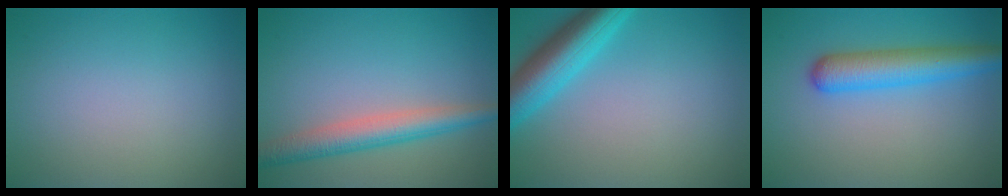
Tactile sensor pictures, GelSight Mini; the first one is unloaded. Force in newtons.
{"total": 4.2, "press": 4.2, "slide": 0.1}
{"total": 6.2, "press": 6.2, "slide": 0.4}
{"total": 4.9, "press": 4.9, "slide": 0.1}